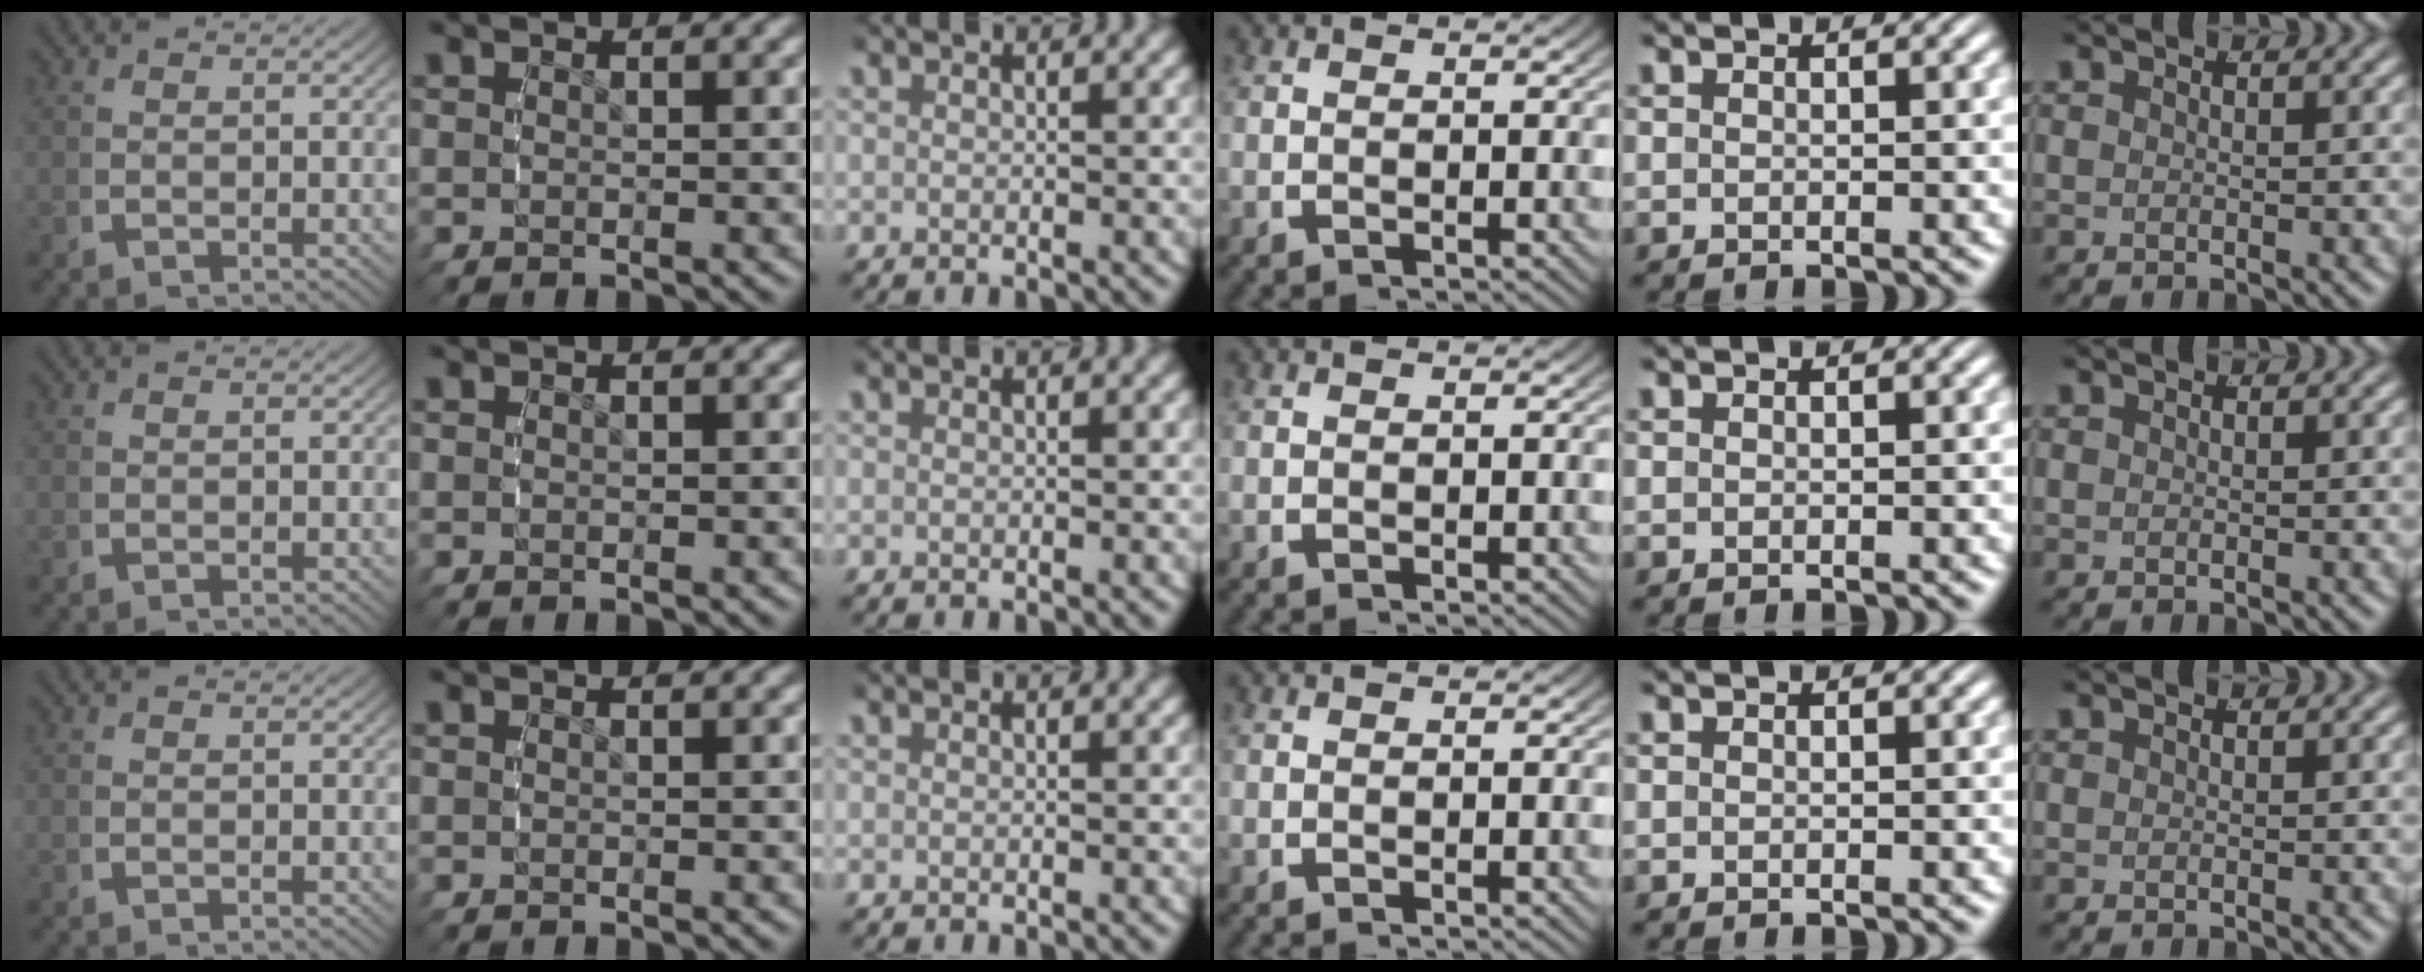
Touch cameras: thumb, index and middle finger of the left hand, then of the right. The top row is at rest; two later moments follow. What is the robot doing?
{"motion": "reach", "object": "bottle cap"}